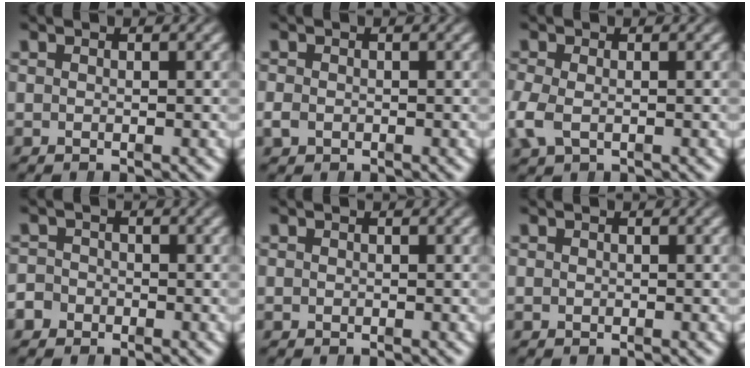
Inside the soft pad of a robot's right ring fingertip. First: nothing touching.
{"total": 0.9, "force": [-0.6, 0.5, 0.3], "torque": [-0.008, -0.003, -0.008]}
{"total": 2.0, "force": [-0.7, 1.3, 1.3], "torque": [-0.049, -0.015, -0.001]}
{"total": 1.9, "force": [-1.4, 1.2, -0.2], "torque": [0.004, -0.007, -0.027]}
{"total": 0.0}
{"total": 0.0}